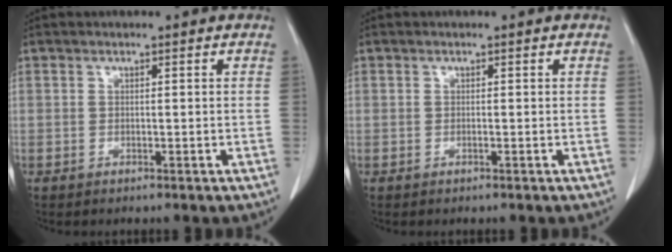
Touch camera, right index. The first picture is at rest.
{"total": 0.0}